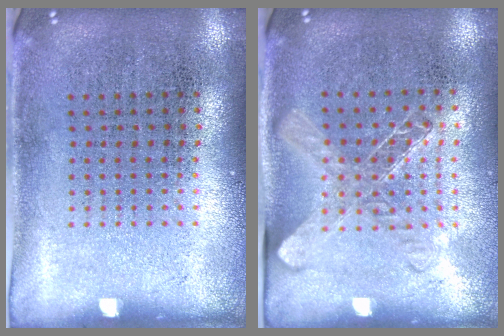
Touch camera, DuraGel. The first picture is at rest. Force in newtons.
{"total": 1.4, "press": 1.2, "slide": 0.7}